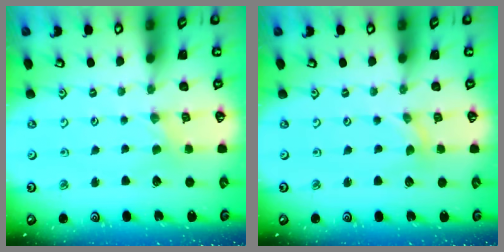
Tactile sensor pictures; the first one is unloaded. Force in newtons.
{"total": 0.0}